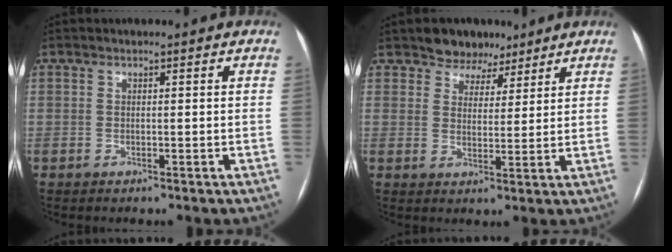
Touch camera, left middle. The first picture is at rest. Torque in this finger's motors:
{"motor_torque": [0.02, -0.02, -0.02, -0.01]}